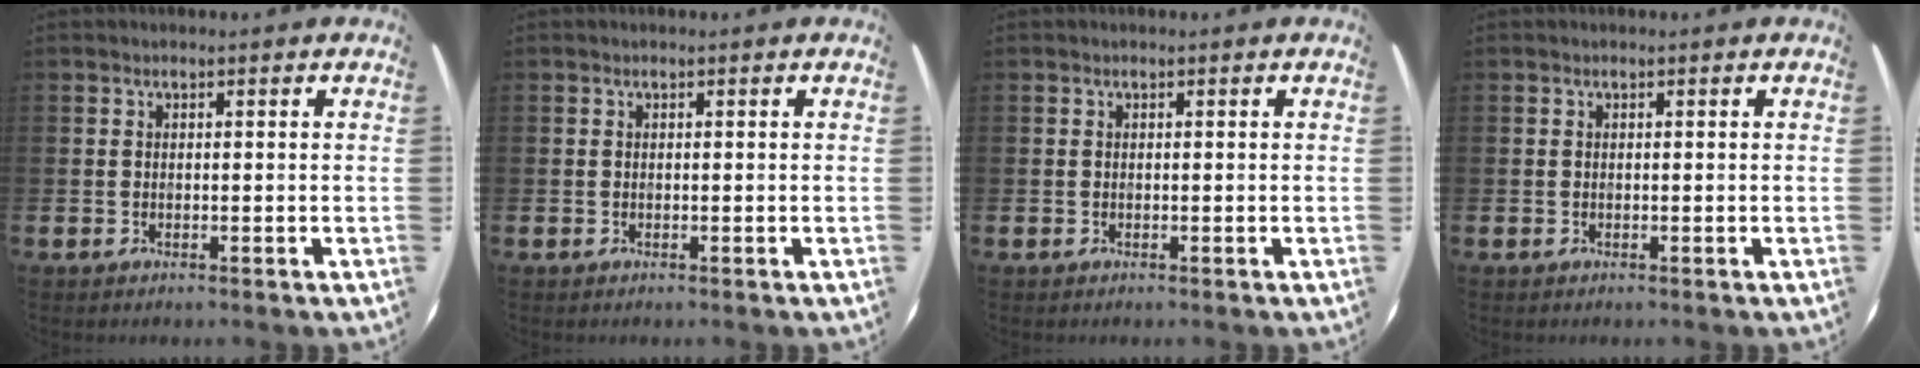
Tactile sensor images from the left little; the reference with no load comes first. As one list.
[{"total": 0.0}, {"total": 0.0}, {"total": 0.0}]